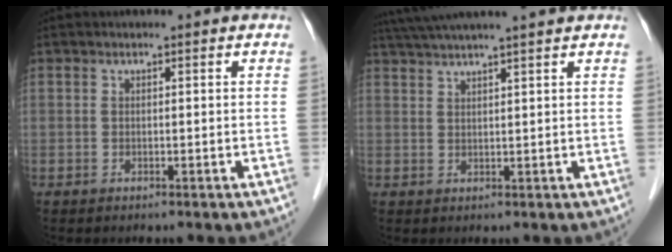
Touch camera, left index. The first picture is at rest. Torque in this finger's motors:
{"motor_torque": [1.10, -1.04, 0.31, 0.09]}